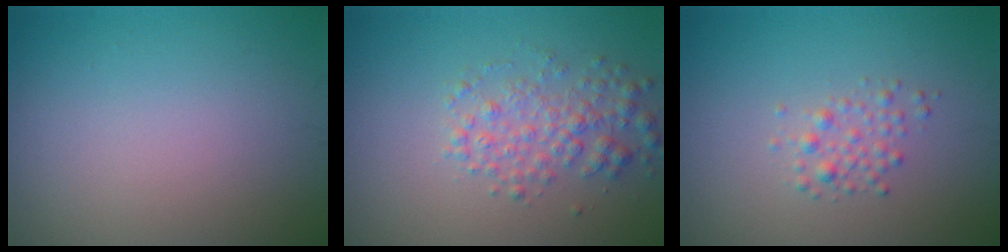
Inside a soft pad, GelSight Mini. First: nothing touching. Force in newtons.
{"total": 2.9, "press": 2.9, "slide": 0.1}
{"total": 1.5, "press": 1.5, "slide": 0.0}